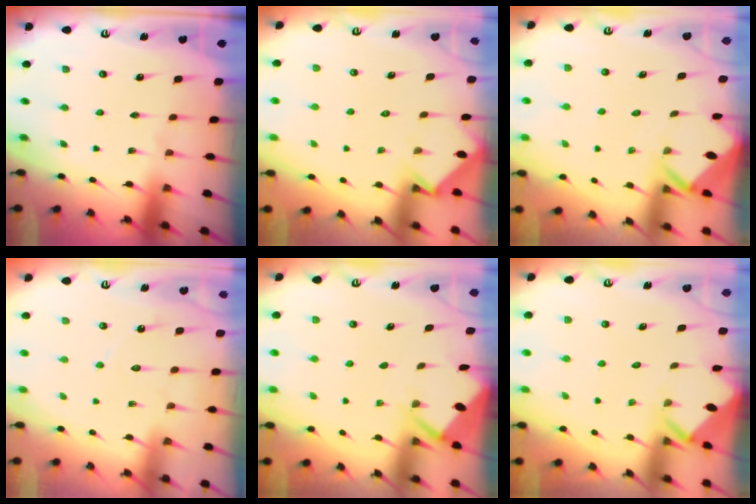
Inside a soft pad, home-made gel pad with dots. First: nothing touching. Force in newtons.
{"total": 3.4, "press": 3.4, "slide": 0.4}
{"total": 2.5, "press": 2.5, "slide": 0.1}
{"total": 5.8, "press": 5.8, "slide": 0.5}
{"total": 2.6, "press": 2.6, "slide": 0.3}
{"total": 3.4, "press": 3.4, "slide": 0.2}